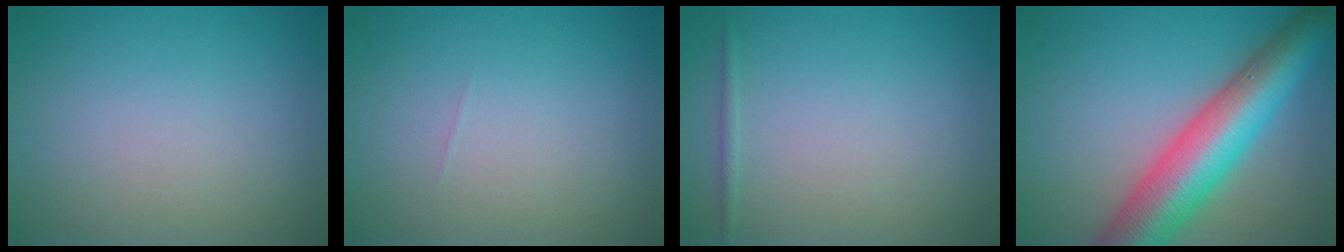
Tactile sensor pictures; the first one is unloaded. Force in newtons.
{"total": 0.0}
{"total": 0.5, "press": 0.5, "slide": 0.1}
{"total": 9.9, "press": 9.9, "slide": 0.4}